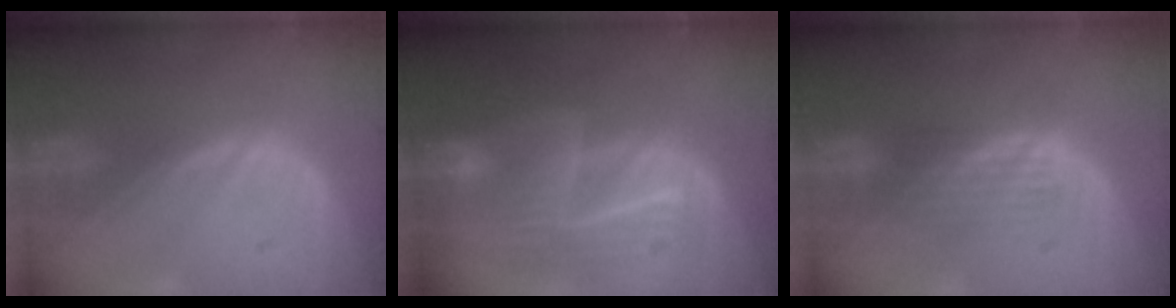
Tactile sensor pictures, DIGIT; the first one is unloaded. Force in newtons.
{"total": 9.1, "press": 8.2, "slide": 3.9}
{"total": 4.2, "press": 3.6, "slide": 2.2}